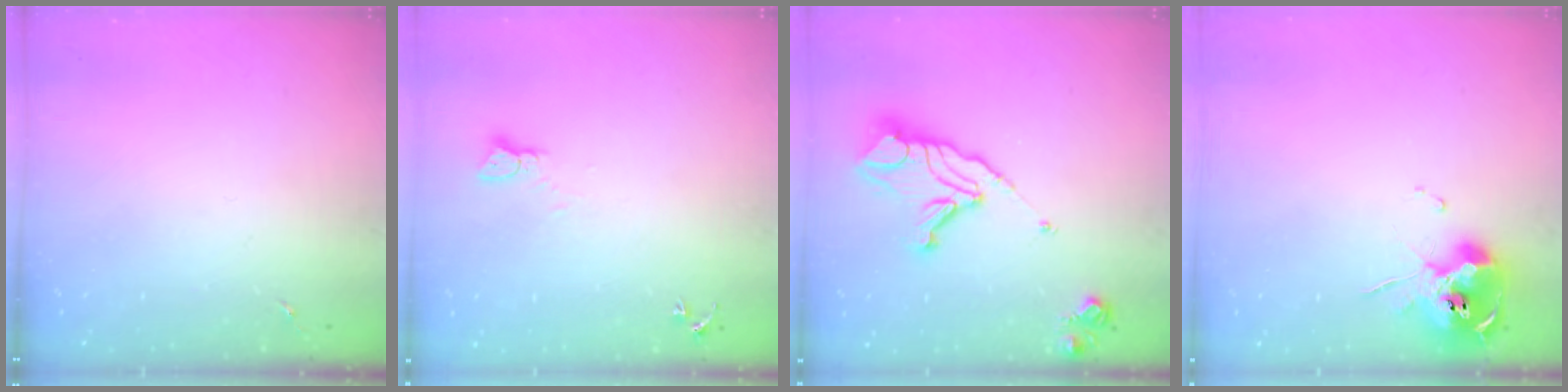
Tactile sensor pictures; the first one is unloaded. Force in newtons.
{"total": 2.3, "press": 2.3, "slide": 0.2}
{"total": 14.9, "press": 14.8, "slide": 1.5}
{"total": 10.6, "press": 10.5, "slide": 1.2}